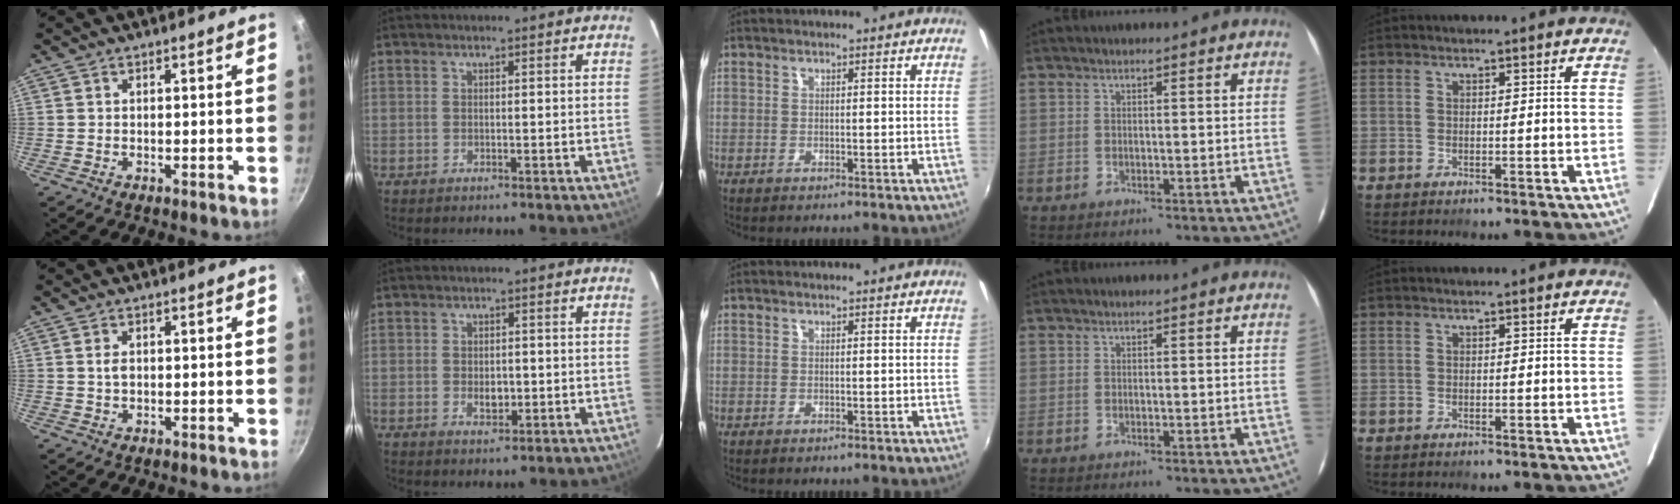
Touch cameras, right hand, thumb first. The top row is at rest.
{"thumb": {"total": 1.8, "force": [0.2, 1.1, 1.4], "torque": [-0.021, 0.002, 0.003]}, "index": {"total": 3.2, "force": [-0.6, 2.2, 2.3], "torque": [-0.039, -0.001, -0.008]}}